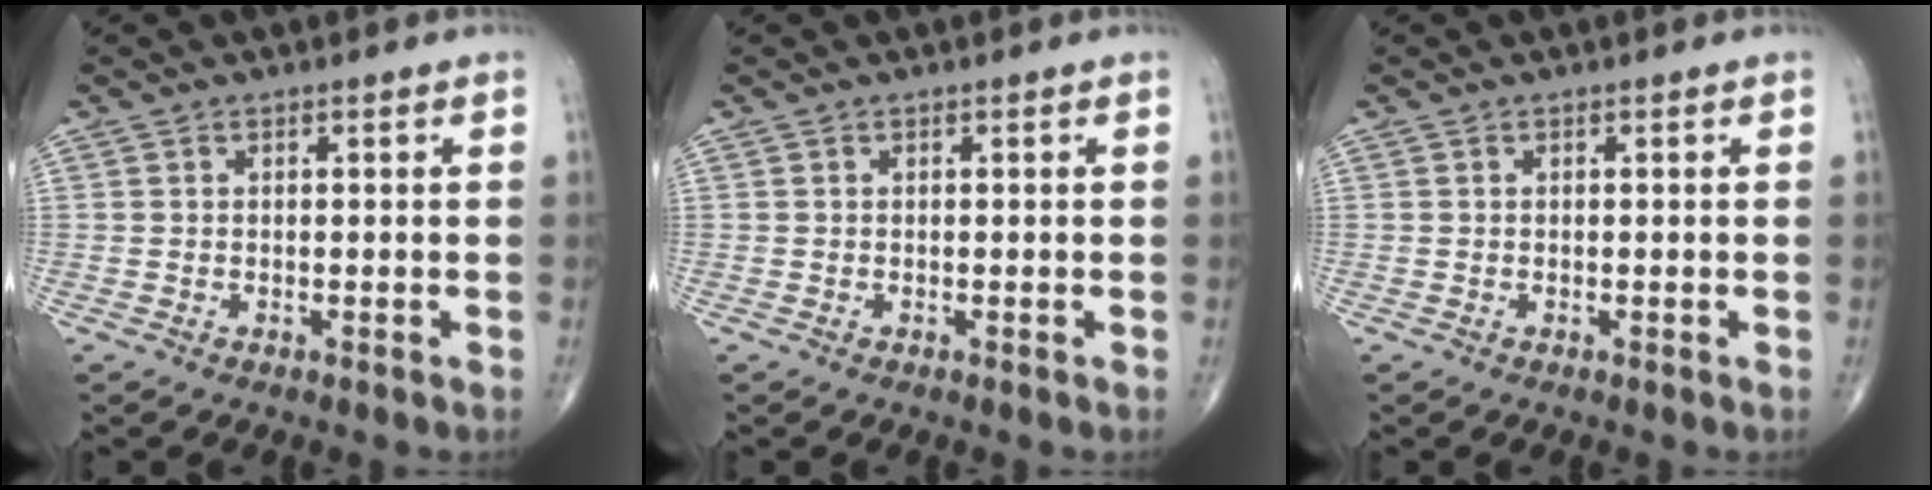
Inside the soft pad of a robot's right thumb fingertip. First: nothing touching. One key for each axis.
{"total": 0.0}
{"total": 0.0}